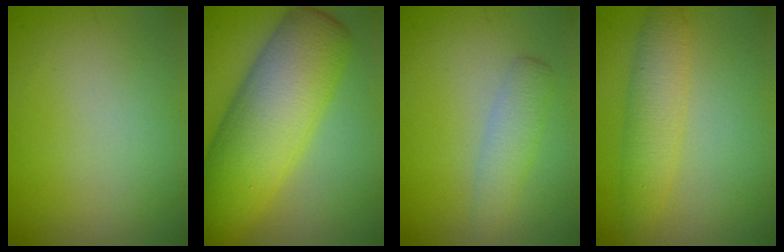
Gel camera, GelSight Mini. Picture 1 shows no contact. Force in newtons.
{"total": 10.8, "press": 10.8, "slide": 0.2}
{"total": 2.5, "press": 2.5, "slide": 0.0}
{"total": 3.6, "press": 3.6, "slide": 0.1}